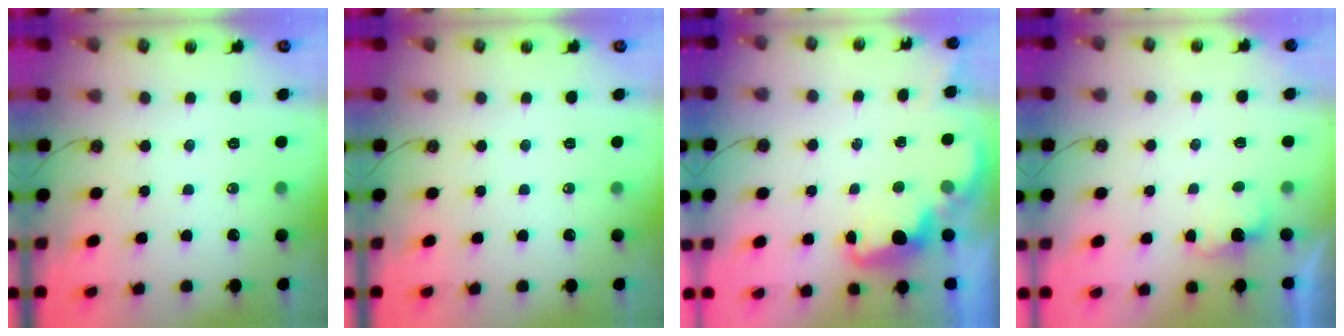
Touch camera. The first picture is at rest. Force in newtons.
{"total": 0.0}
{"total": 2.1, "press": 2.0, "slide": 0.6}
{"total": 1.8, "press": 1.6, "slide": 0.8}